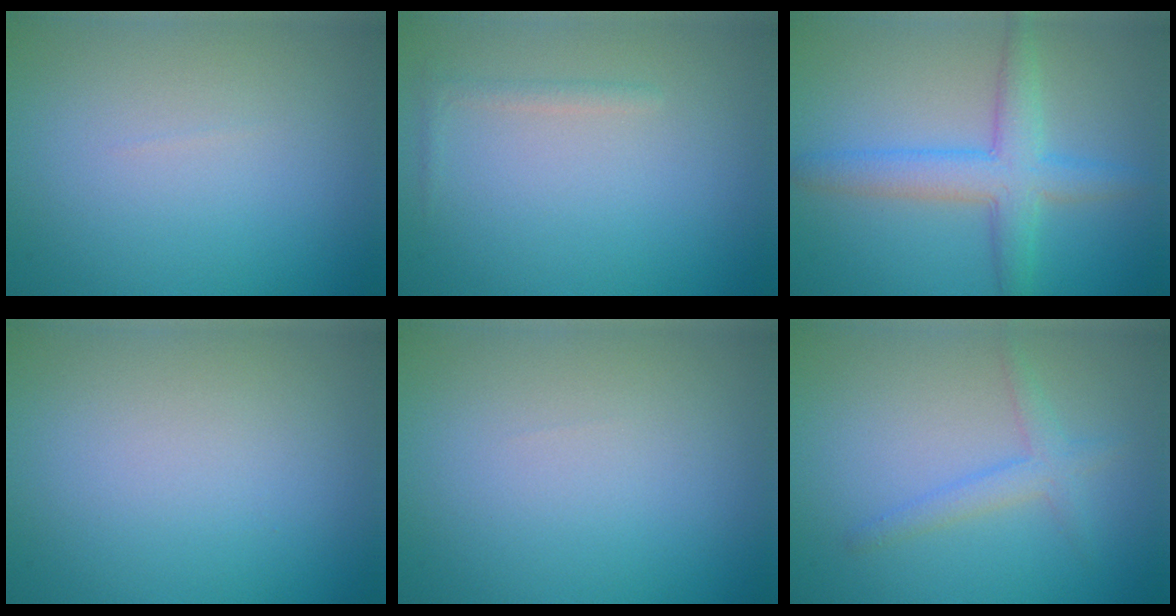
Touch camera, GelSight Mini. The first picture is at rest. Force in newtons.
{"total": 0.8, "press": 0.8, "slide": 0.0}
{"total": 4.4, "press": 4.4, "slide": 0.2}
{"total": 0.0}
{"total": 0.0}
{"total": 2.0, "press": 2.0, "slide": 0.1}